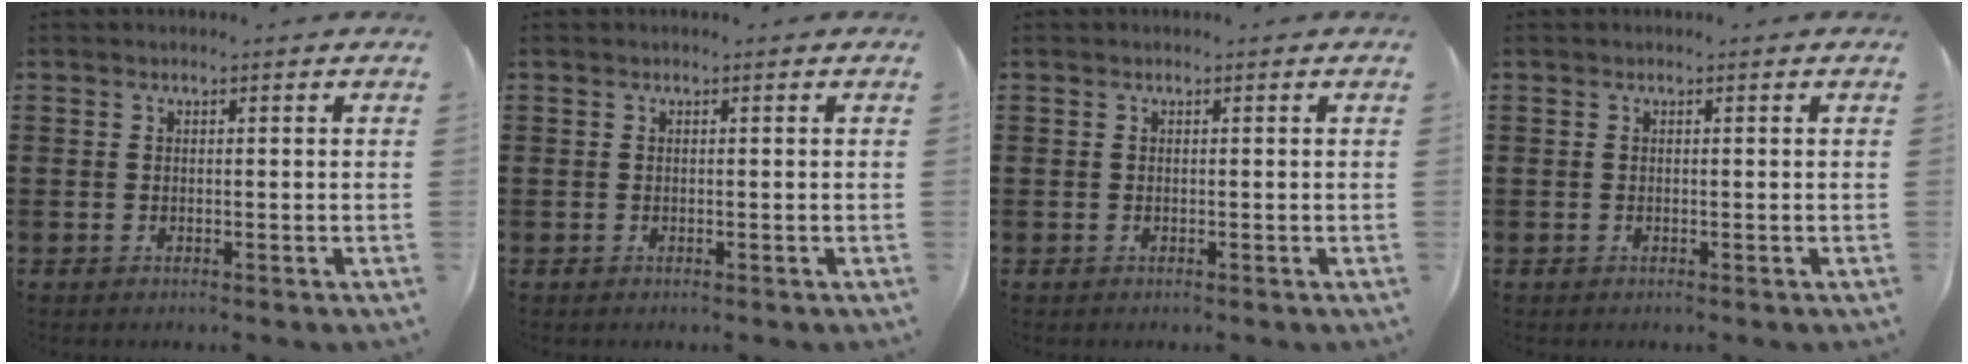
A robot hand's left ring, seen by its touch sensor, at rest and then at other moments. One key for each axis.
{"total": 0.0}
{"total": 0.0}
{"total": 0.0}